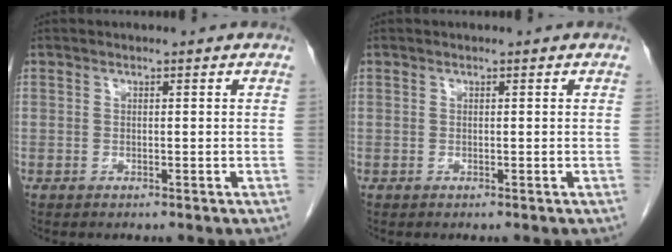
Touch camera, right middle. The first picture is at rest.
{"total": 0.0}